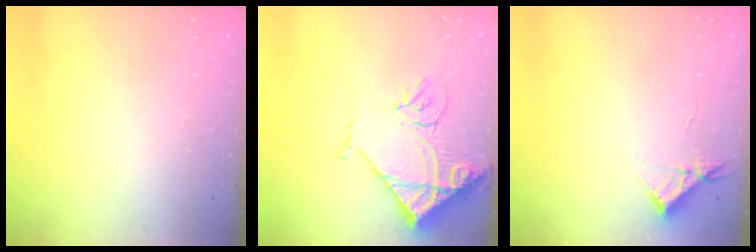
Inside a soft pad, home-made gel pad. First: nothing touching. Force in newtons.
{"total": 13.6, "press": 13.5, "slide": 1.7}
{"total": 3.4, "press": 3.4, "slide": 0.5}